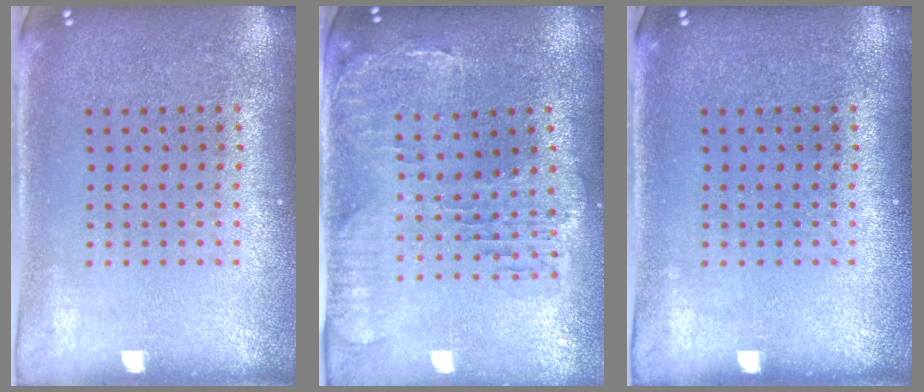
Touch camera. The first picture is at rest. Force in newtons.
{"total": 1.2, "press": 1.1, "slide": 0.4}
{"total": 0.0}